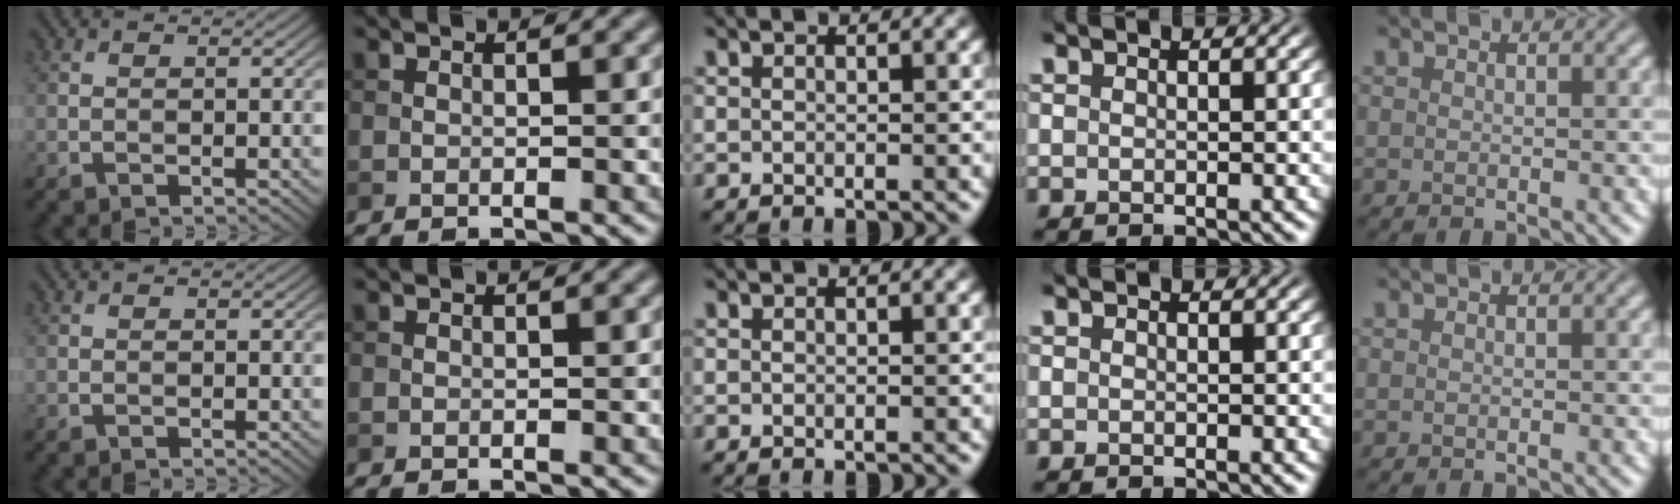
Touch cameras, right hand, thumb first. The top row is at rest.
{}